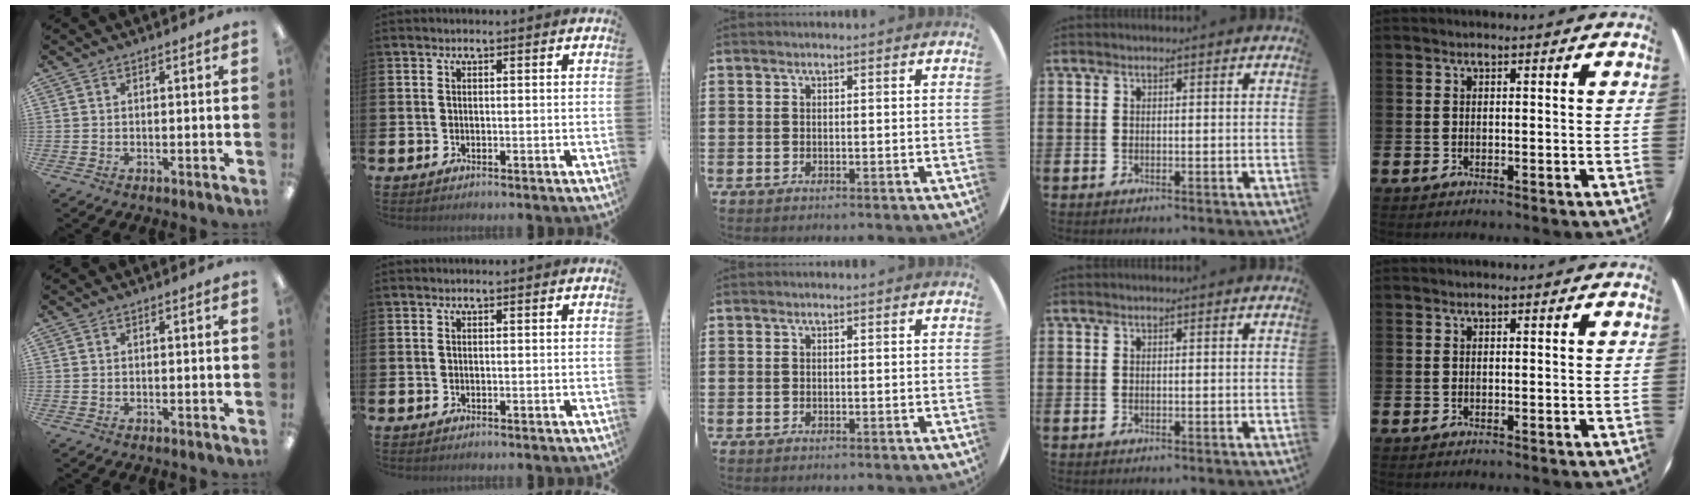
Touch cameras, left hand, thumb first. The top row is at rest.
{}